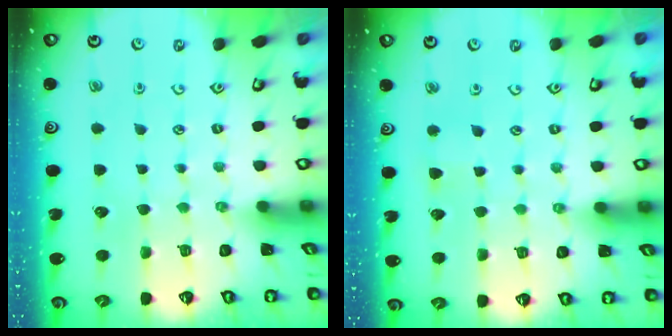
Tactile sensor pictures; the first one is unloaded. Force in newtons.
{"total": 2.5, "press": 2.4, "slide": 0.7}